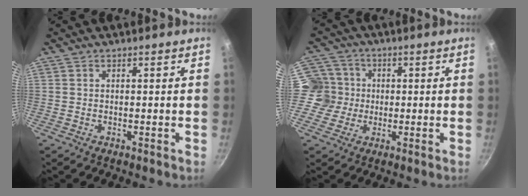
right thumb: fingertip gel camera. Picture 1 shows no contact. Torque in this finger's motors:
{"motor_torque": [0.47, 0.75, 0.51, 0.04, -0.02]}